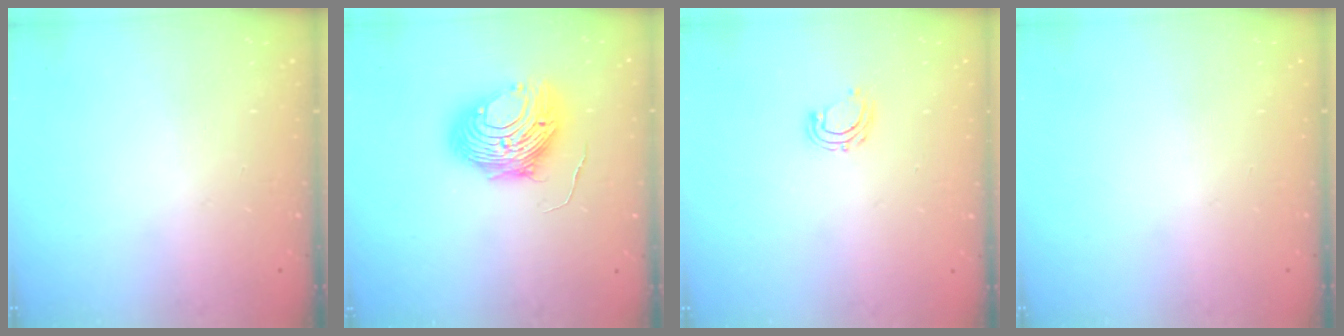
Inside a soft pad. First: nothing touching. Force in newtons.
{"total": 13.0, "press": 12.9, "slide": 1.4}
{"total": 6.0, "press": 5.8, "slide": 1.3}
{"total": 0.0}